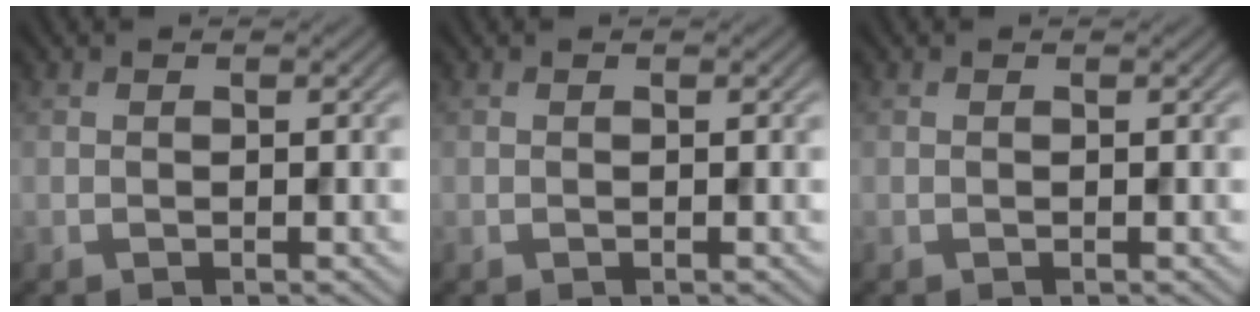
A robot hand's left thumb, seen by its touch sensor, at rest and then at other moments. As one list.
[{"total": 0.0}, {"total": 0.0}]